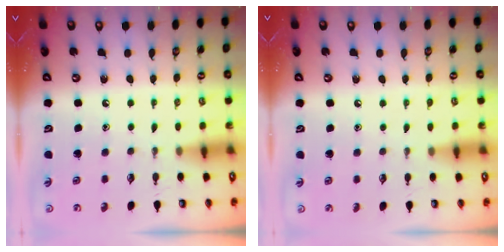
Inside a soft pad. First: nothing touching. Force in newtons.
{"total": 2.7, "press": 2.7, "slide": 0.2}